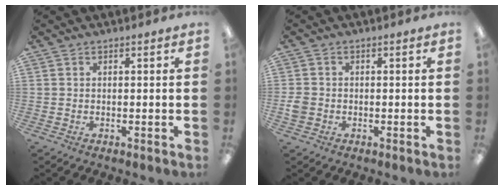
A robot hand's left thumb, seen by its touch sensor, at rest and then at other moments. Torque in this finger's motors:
{"motor_torque": [-0.23, 0.27, 0.23, -0.17, 0.00]}